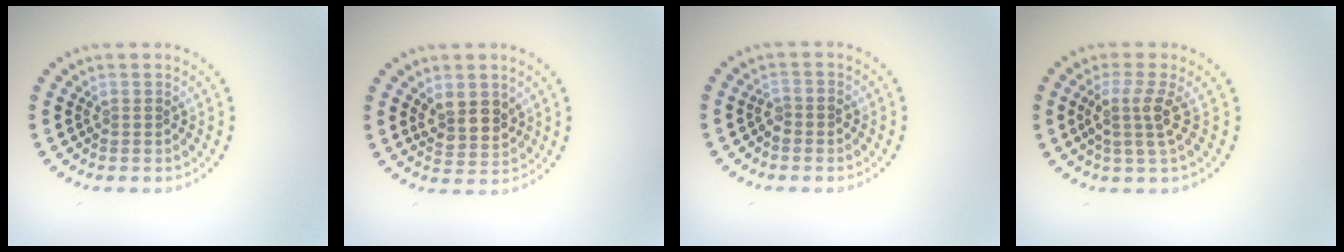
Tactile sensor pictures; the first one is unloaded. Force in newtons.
{"total": 2.8, "press": 2.5, "slide": 1.1}
{"total": 0.9, "press": 0.8, "slide": 0.5}
{"total": 2.7, "press": 2.0, "slide": 1.8}